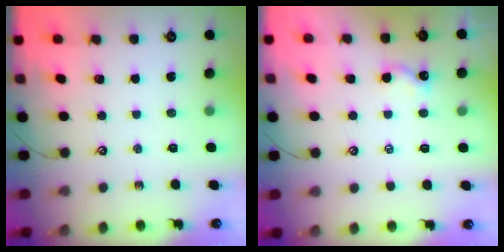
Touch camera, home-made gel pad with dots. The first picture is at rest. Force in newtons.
{"total": 0.0}